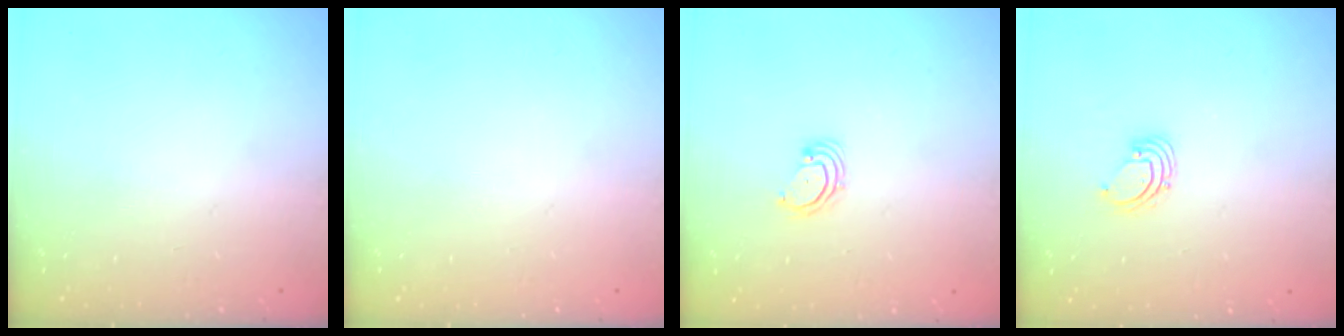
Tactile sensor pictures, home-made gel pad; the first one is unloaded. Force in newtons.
{"total": 0.0}
{"total": 2.6, "press": 2.6, "slide": 0.3}
{"total": 1.6, "press": 1.6, "slide": 0.1}